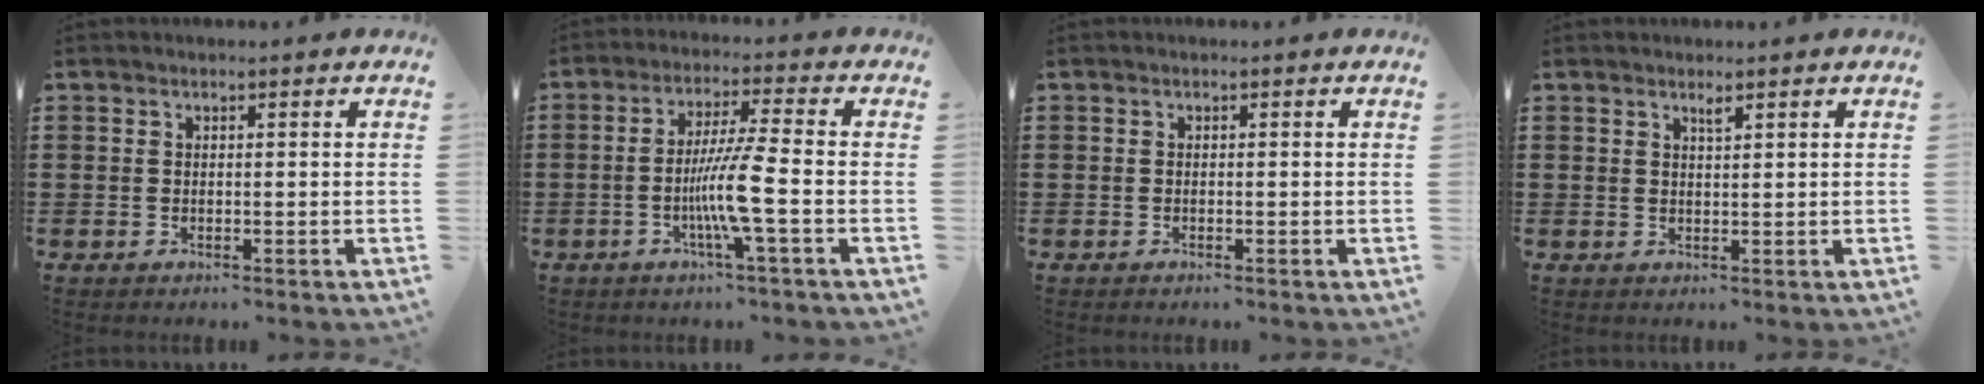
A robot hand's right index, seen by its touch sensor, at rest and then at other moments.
{"total": 7.9, "force": [-2.4, -0.6, 7.5], "torque": [-0.148, -0.018, -0.051]}
{"total": 0.0}
{"total": 1.1, "force": [0.9, 0.1, 0.7], "torque": [-0.014, -0.001, 0.016]}